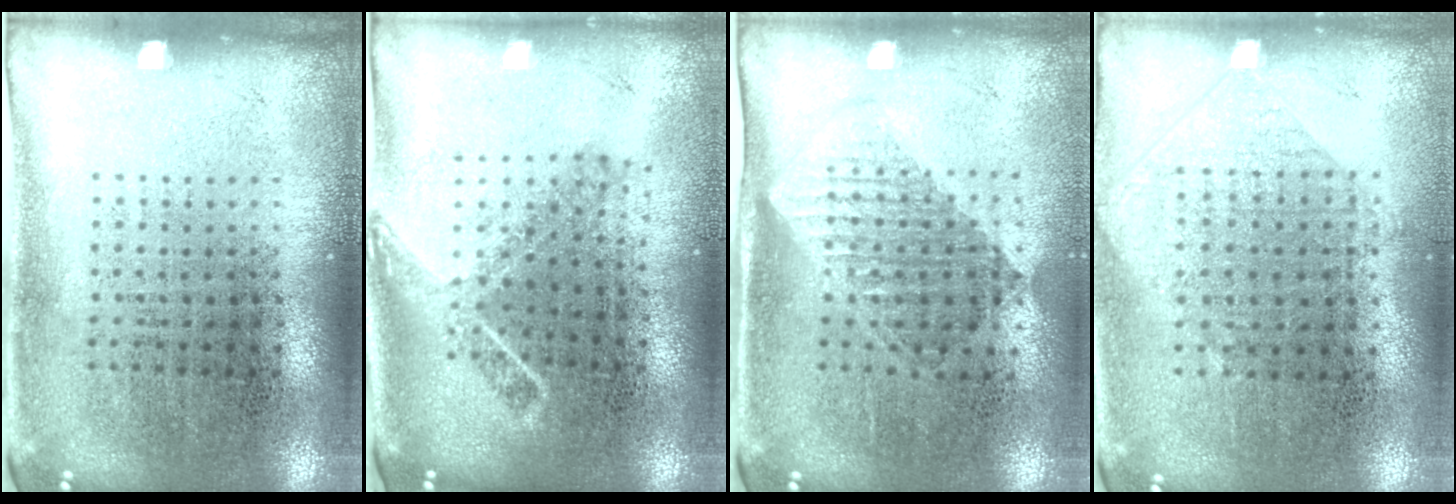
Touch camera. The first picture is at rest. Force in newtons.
{"total": 1.8, "press": 1.3, "slide": 1.2}
{"total": 1.2, "press": 1.0, "slide": 0.5}
{"total": 1.0, "press": 0.9, "slide": 0.4}